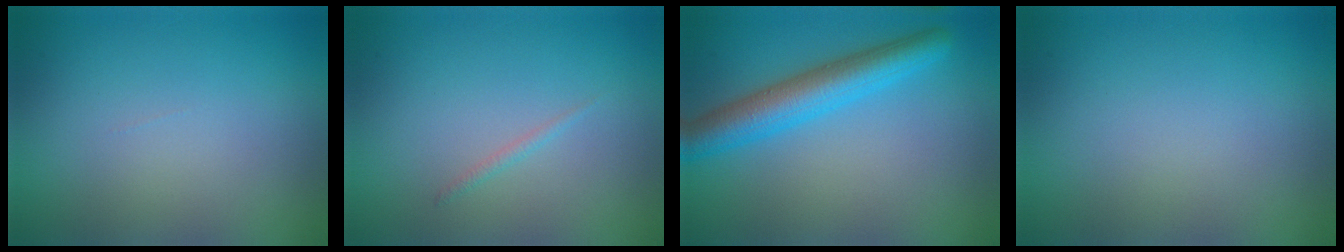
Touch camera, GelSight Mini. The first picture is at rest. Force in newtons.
{"total": 0.6, "press": 0.6, "slide": 0.1}
{"total": 5.3, "press": 5.3, "slide": 0.1}
{"total": 0.0}